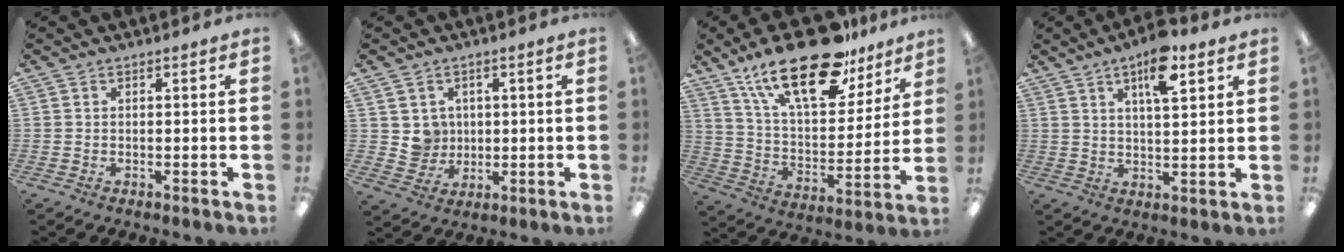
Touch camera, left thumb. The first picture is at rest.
{"total": 5.3, "force": [1.9, 5.0, 0.1], "torque": [0.000, -0.008, 0.036]}
{"total": 24.7, "force": [16.6, 10.1, 15.2], "torque": [-0.253, -0.090, 0.284]}
{"total": 10.0, "force": [5.8, 3.3, 7.5], "torque": [-0.116, -0.017, 0.093]}